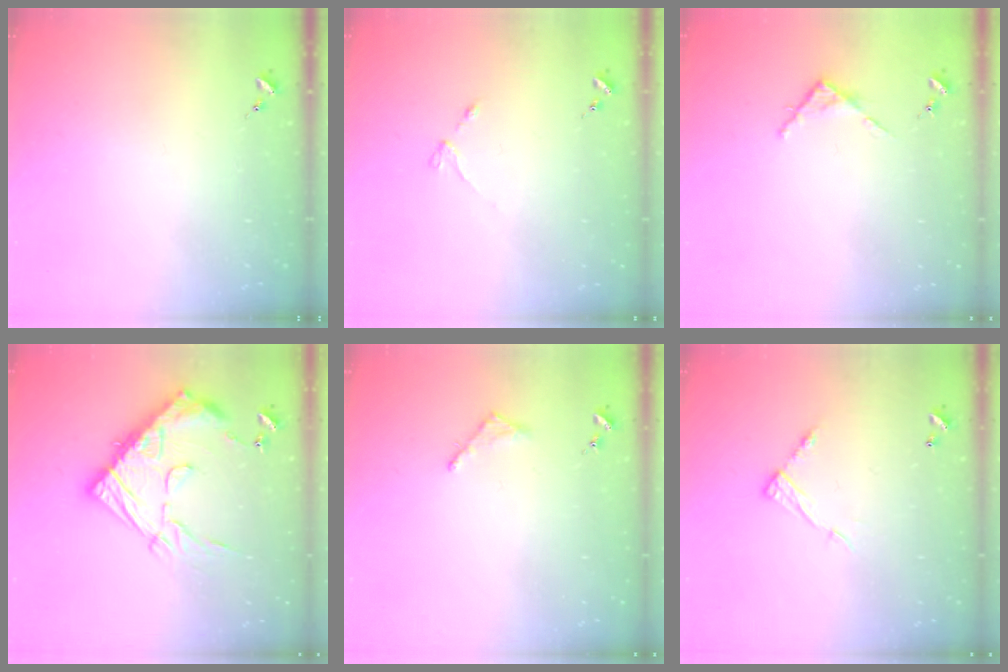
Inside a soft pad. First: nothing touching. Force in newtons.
{"total": 2.9, "press": 2.8, "slide": 0.4}
{"total": 3.8, "press": 3.8, "slide": 0.3}
{"total": 21.5, "press": 21.4, "slide": 2.1}
{"total": 2.7, "press": 2.7, "slide": 0.3}
{"total": 7.6, "press": 7.6, "slide": 0.1}